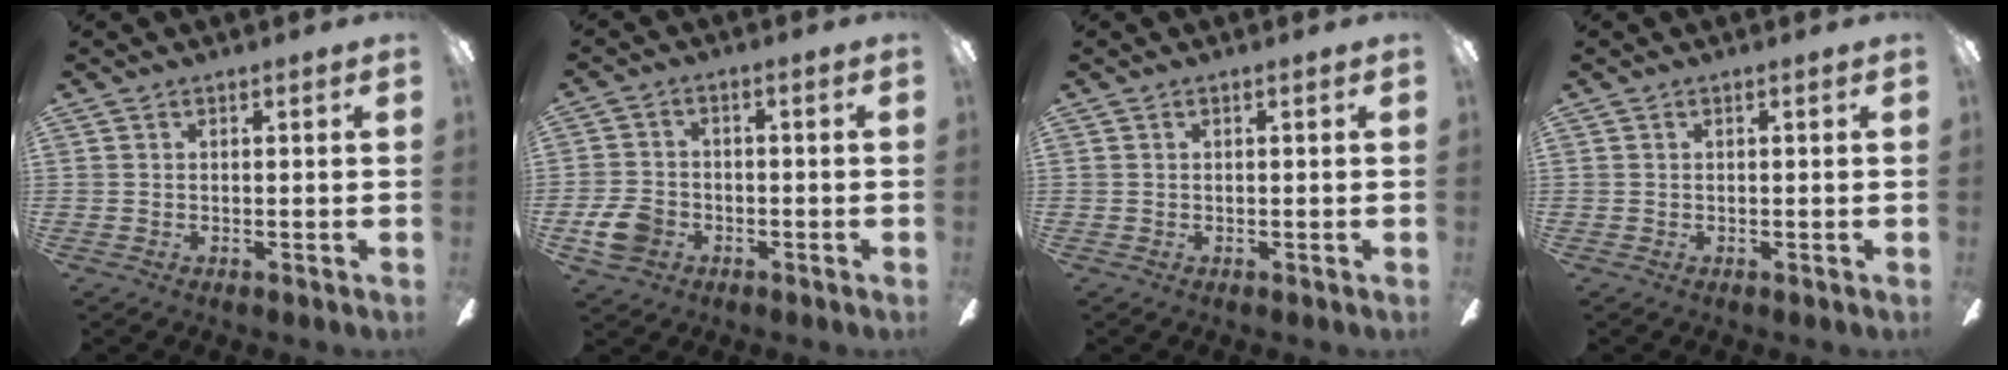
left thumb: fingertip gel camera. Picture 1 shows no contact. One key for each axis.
{"total": 7.1, "fx": -2.9, "fy": 5.3, "fz": 3.8, "tx": -0.089, "ty": 0.016, "tz": -0.054}
{"total": 0.0}
{"total": 0.0}